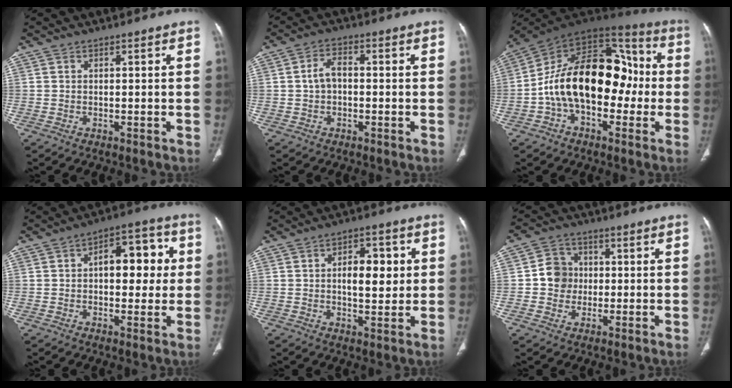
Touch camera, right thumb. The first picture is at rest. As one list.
[{"total": 4.1, "force": [-0.1, 2.6, 3.1], "torque": [-0.054, 0.016, -0.007]}, {"total": 23.0, "force": [-2.1, 14.0, 18.2], "torque": [-0.273, 0.058, -0.038]}, {"total": 12.0, "force": [1.5, 6.7, 9.8], "torque": [-0.091, 0.025, 0.016]}, {"total": 8.8, "force": [1.2, 4.6, 7.4], "torque": [-0.081, 0.002, 0.018]}, {"total": 6.5, "force": [-0.1, 6.0, 2.5], "torque": [-0.011, 0.010, -0.008]}]